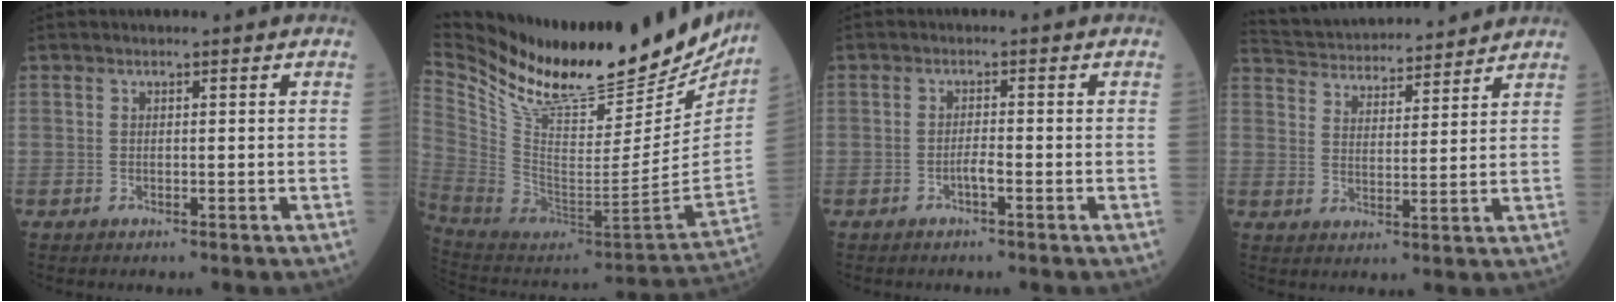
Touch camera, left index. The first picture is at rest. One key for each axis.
{"total": 33.5, "fx": 27.5, "fy": 8.6, "fz": 17.0, "tx": -0.318, "ty": -0.068, "tz": 0.417}
{"total": 1.7, "fx": -1.2, "fy": 0.1, "fz": 1.1, "tx": -0.021, "ty": -0.003, "tz": -0.023}
{"total": 15.3, "fx": 14.5, "fy": 2.5, "fz": 4.0, "tx": -0.076, "ty": 0.030, "tz": 0.226}